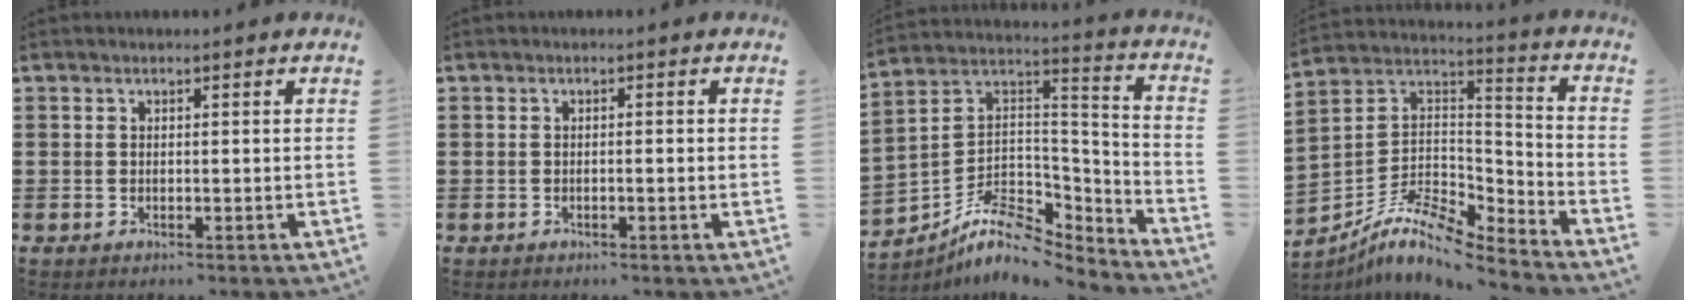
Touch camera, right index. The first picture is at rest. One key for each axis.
{"total": 0.8, "fx": -0.3, "fy": -0.1, "fz": 0.7, "tx": -0.011, "ty": -0.003, "tz": -0.004}
{"total": 9.1, "fx": -7.0, "fy": 4.2, "fz": 4.1, "tx": -0.090, "ty": 0.002, "tz": -0.135}
{"total": 9.1, "fx": -7.4, "fy": 2.6, "fz": 4.5, "tx": -0.098, "ty": 0.001, "tz": -0.150}